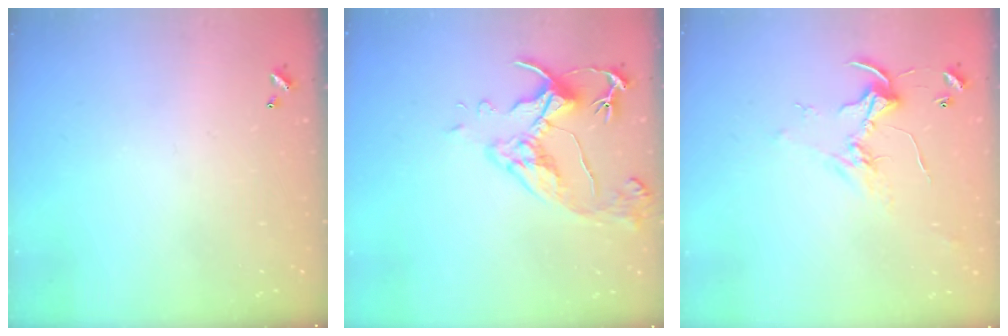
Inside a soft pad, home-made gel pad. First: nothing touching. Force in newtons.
{"total": 6.6, "press": 6.5, "slide": 1.2}
{"total": 2.5, "press": 2.5, "slide": 0.2}